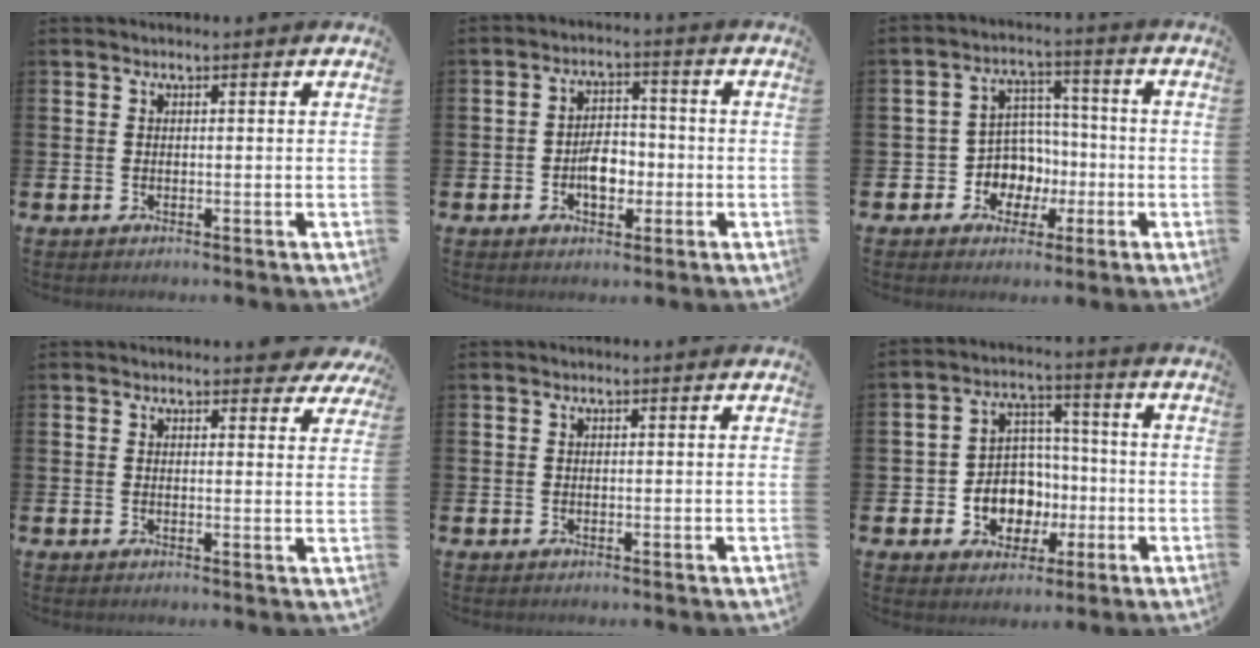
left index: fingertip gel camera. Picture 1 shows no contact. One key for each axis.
{"total": 4.4, "fx": -1.3, "fy": 2.8, "fz": 3.2, "tx": -0.051, "ty": 0.006, "tz": -0.026}
{"total": 6.6, "fx": -1.0, "fy": 6.4, "fz": 1.5, "tx": -0.058, "ty": 0.011, "tz": -0.013}
{"total": 2.4, "fx": 2.3, "fy": 0.7, "fz": 0.4, "tx": 0.009, "ty": -0.011, "tz": 0.037}
{"total": 0.0}
{"total": 7.5, "fx": -1.4, "fy": 6.9, "fz": 2.6, "tx": -0.057, "ty": 0.009, "tz": -0.022}